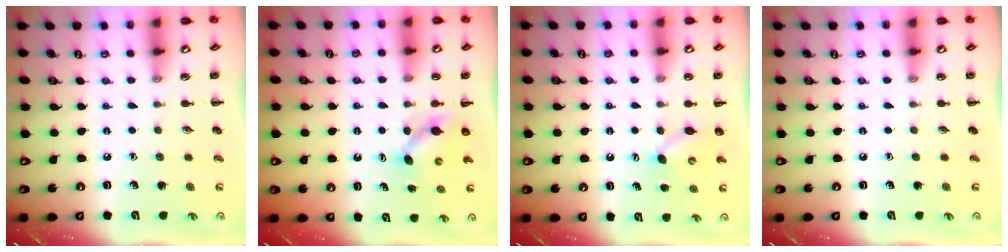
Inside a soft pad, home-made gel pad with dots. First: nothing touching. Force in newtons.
{"total": 4.3, "press": 4.2, "slide": 0.9}
{"total": 4.3, "press": 4.1, "slide": 1.0}
{"total": 0.0}